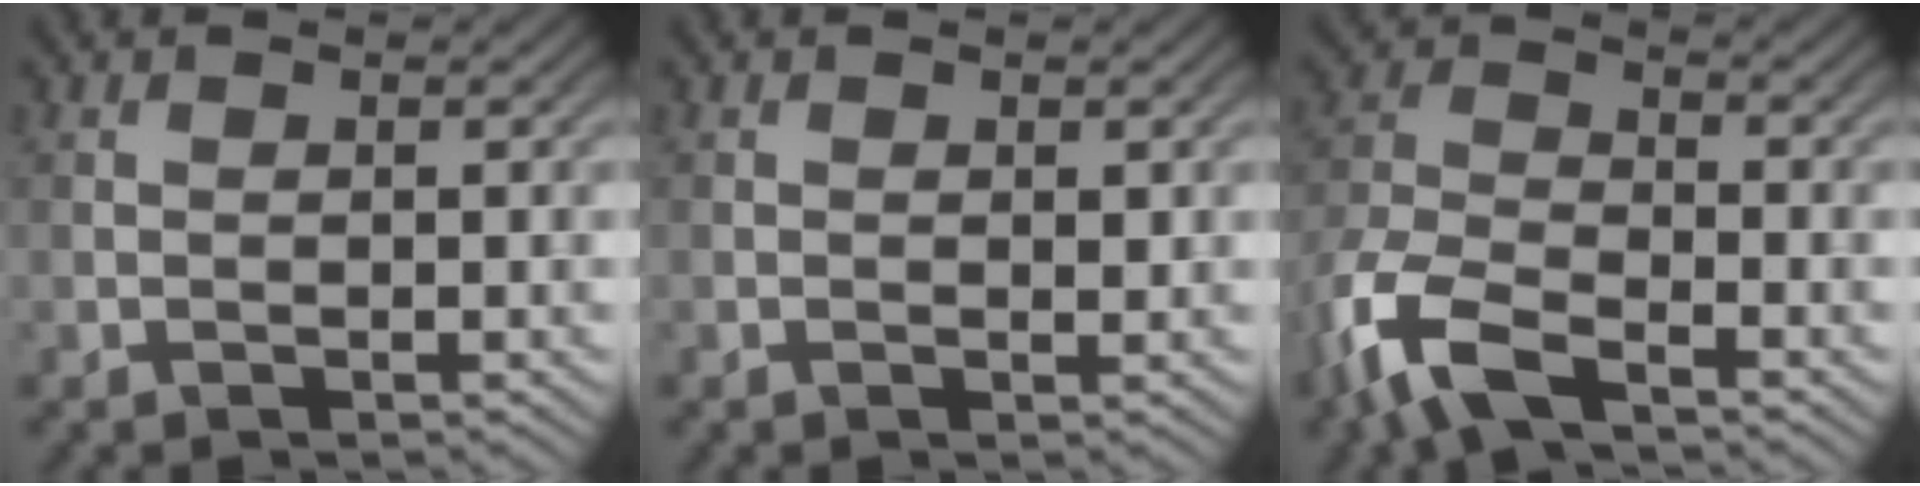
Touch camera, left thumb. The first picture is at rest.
{"total": 0.7, "force": [0.2, 0.3, 0.6], "torque": [-0.006, -0.003, 0.001]}
{"total": 9.2, "force": [-6.0, 3.7, 5.9], "torque": [-0.134, -0.011, -0.139]}